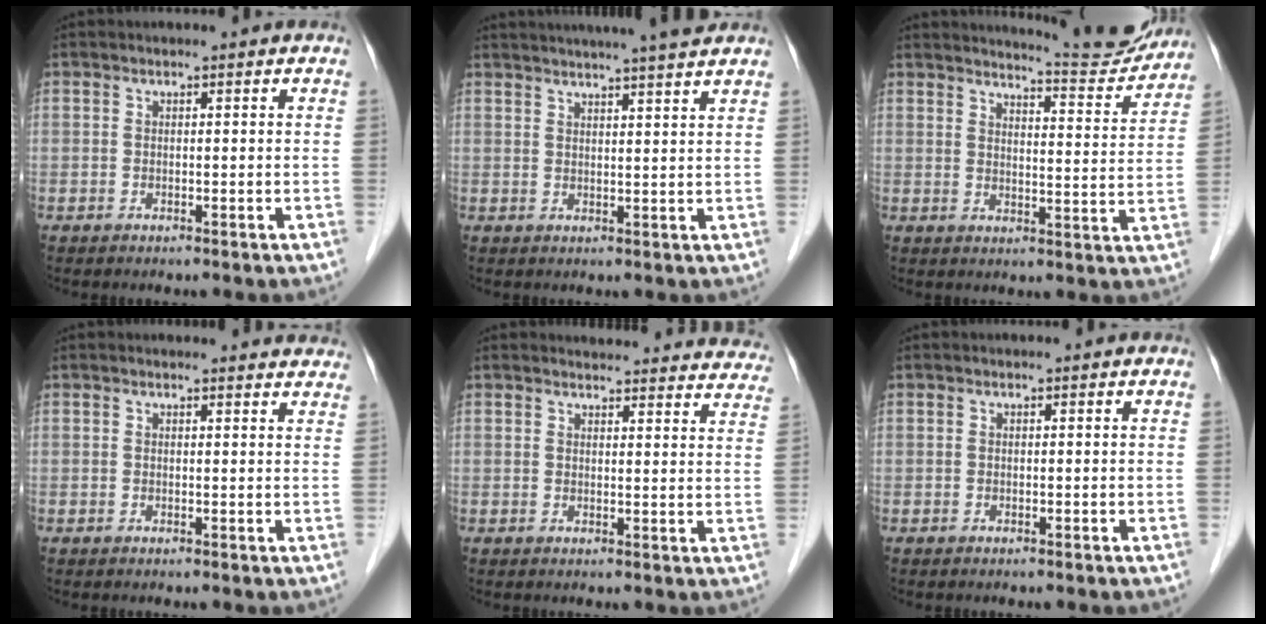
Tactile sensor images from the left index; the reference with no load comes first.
{"total": 13.1, "force": [11.7, -0.4, 5.9], "torque": [-0.096, 0.016, 0.148]}
{"total": 10.8, "force": [10.7, 0.1, 1.6], "torque": [-0.023, -0.028, 0.131]}
{"total": 8.0, "force": [7.8, 1.3, 1.4], "torque": [0.001, 0.003, 0.063]}
{"total": 19.6, "force": [18.9, 3.8, 3.3], "torque": [-0.022, -0.045, 0.198]}
{"total": 0.0}